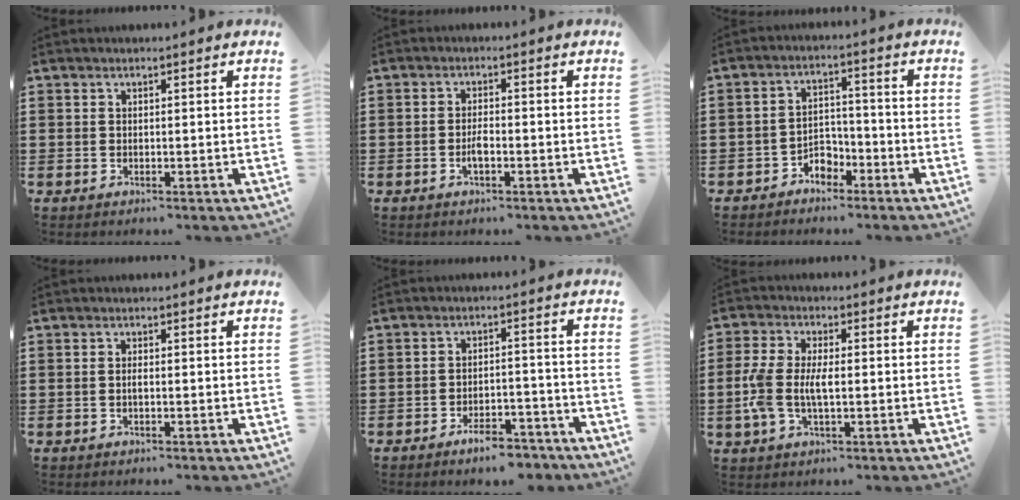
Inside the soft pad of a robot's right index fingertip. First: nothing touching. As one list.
[{"total": 2.3, "force": [-0.9, 0.7, 2.0], "torque": [-0.045, 0.000, -0.019]}, {"total": 3.6, "force": [-2.9, 2.0, 0.9], "torque": [-0.021, 0.011, -0.060]}, {"total": 0.8, "force": [-0.2, 0.2, 0.8], "torque": [-0.014, -0.002, -0.003]}, {"total": 5.3, "force": [-4.7, 1.1, 2.0], "torque": [-0.030, 0.011, -0.087]}, {"total": 6.1, "force": [-0.7, 2.8, 5.3], "torque": [-0.137, -0.009, -0.025]}]